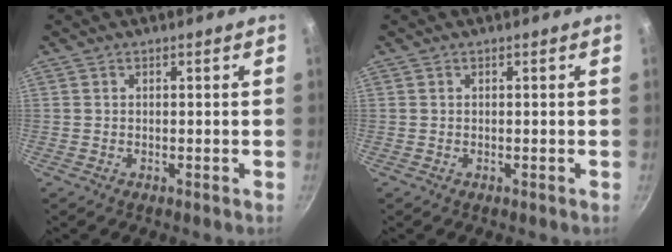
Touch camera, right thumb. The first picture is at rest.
{"total": 0.0}